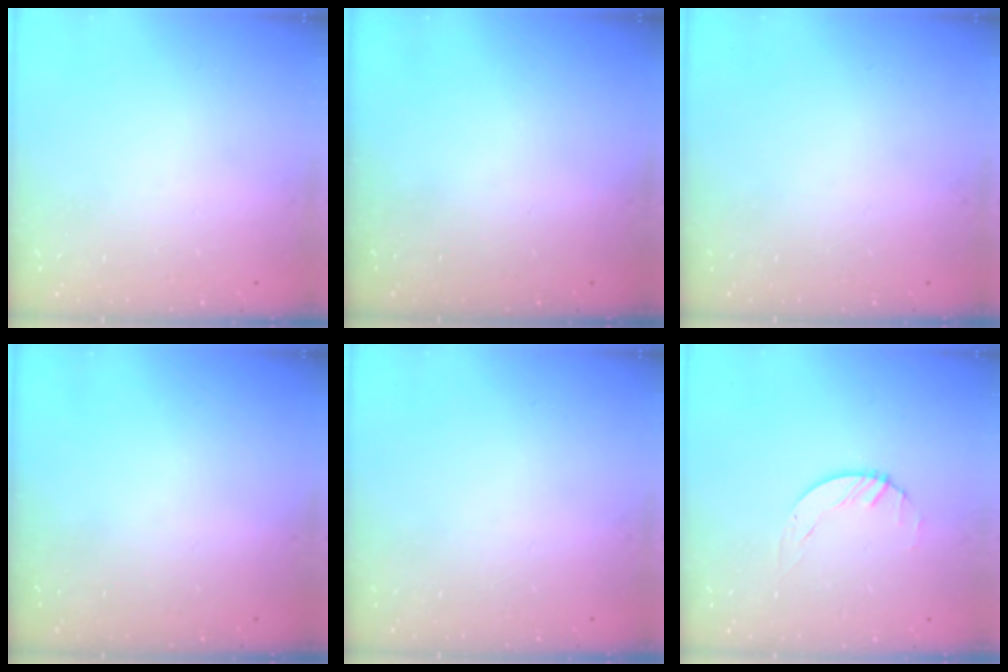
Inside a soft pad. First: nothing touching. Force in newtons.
{"total": 0.0}
{"total": 0.0}
{"total": 0.0}
{"total": 0.0}
{"total": 1.5, "press": 1.5, "slide": 0.2}